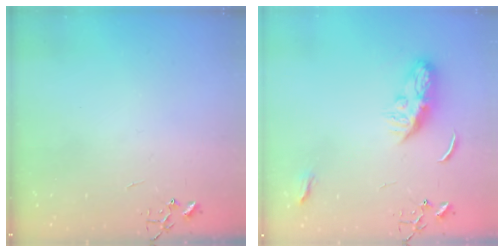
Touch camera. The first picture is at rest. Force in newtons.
{"total": 8.7, "press": 8.7, "slide": 0.4}